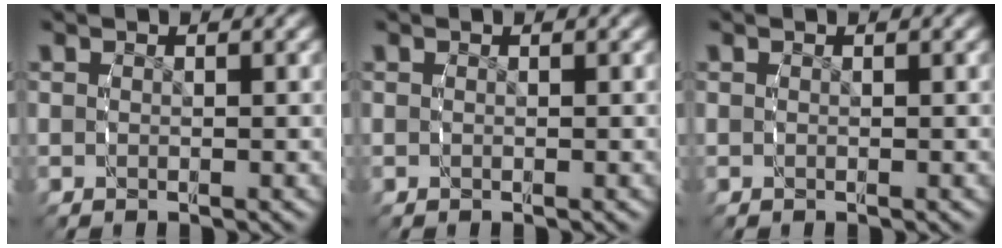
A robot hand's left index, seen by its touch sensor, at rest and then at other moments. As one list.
[{"total": 0.0}, {"total": 0.0}]